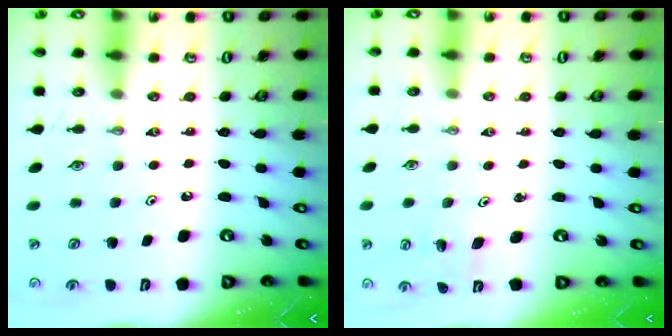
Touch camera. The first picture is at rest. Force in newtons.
{"total": 2.8, "press": 2.8, "slide": 0.3}